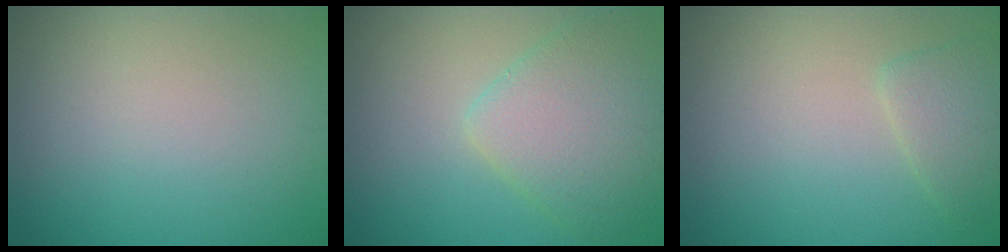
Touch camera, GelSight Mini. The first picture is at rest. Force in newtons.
{"total": 5.2, "press": 5.2, "slide": 0.2}
{"total": 2.2, "press": 2.2, "slide": 0.1}